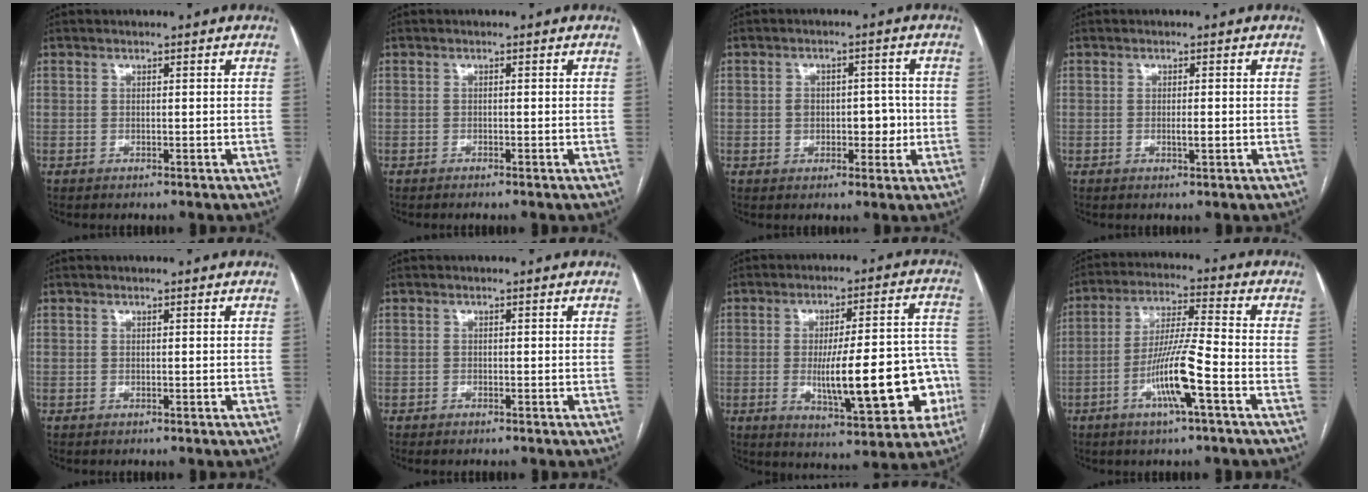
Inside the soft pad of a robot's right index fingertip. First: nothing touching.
{"total": 1.0, "force": [-0.8, -0.1, 0.5], "torque": [-0.009, 0.000, -0.012]}
{"total": 5.3, "force": [-0.6, 3.5, 4.0], "torque": [-0.046, 0.017, -0.002]}
{"total": 1.6, "force": [-0.3, 0.2, 1.6], "torque": [-0.029, -0.002, -0.004]}
{"total": 0.0}
{"total": 0.6, "force": [-0.5, 0.1, 0.3], "torque": [-0.008, -0.002, -0.006]}
{"total": 18.2, "force": [-4.1, 4.2, 17.2], "torque": [-0.211, 0.025, -0.043]}
{"total": 10.5, "force": [-4.2, 0.0, 9.7], "torque": [-0.188, -0.001, -0.080]}